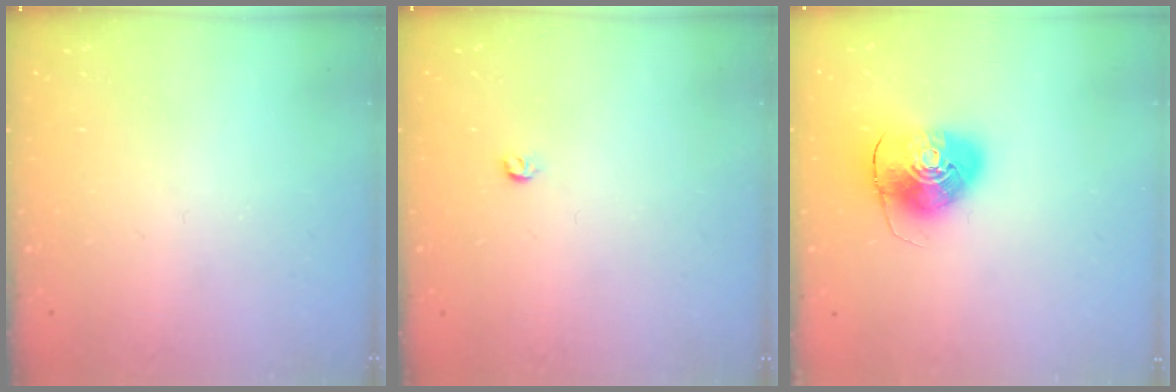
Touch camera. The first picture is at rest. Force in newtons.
{"total": 3.2, "press": 3.2, "slide": 0.4}
{"total": 9.4, "press": 9.2, "slide": 1.5}